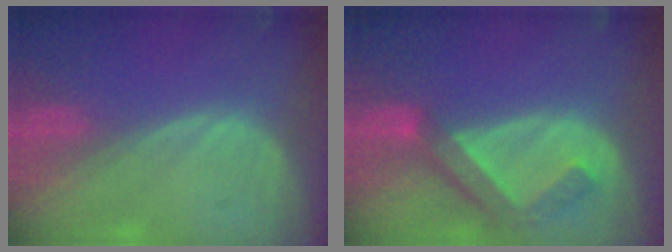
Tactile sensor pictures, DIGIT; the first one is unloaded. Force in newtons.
{"total": 6.4, "press": 5.8, "slide": 2.7}